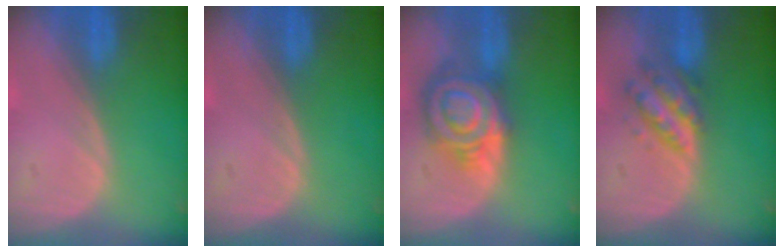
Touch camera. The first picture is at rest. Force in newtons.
{"total": 0.0}
{"total": 8.8, "press": 8.8, "slide": 0.5}
{"total": 5.3, "press": 5.3, "slide": 0.2}